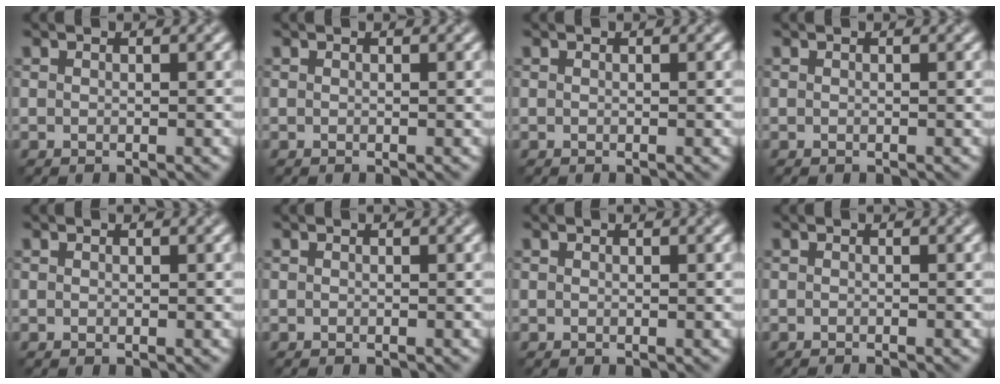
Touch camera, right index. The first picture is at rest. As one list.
[{"total": 0.0}, {"total": 0.0}, {"total": 0.0}, {"total": 0.0}, {"total": 0.8, "force": [-0.7, 0.1, 0.2], "torque": [0.003, -0.001, -0.010]}, {"total": 0.0}, {"total": 1.3, "force": [-1.1, 0.3, 0.5], "torque": [0.005, -0.002, -0.017]}]